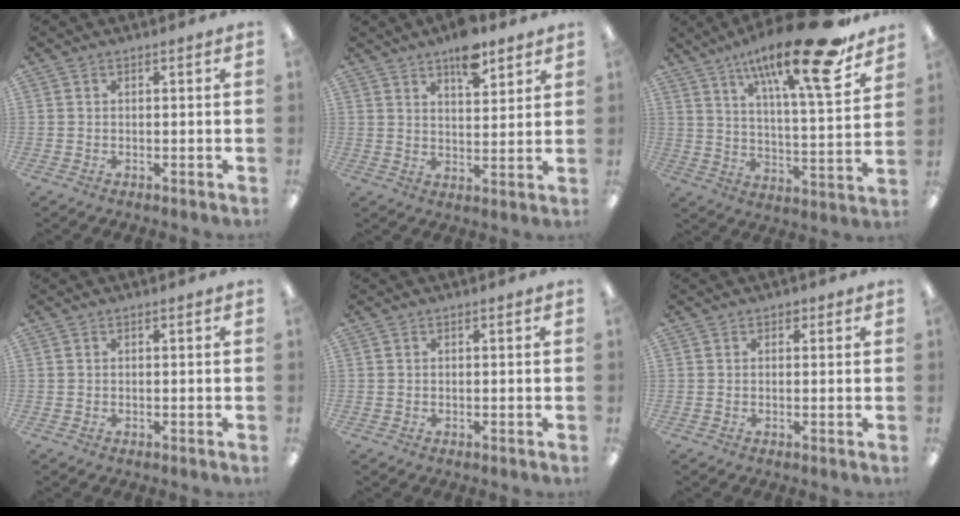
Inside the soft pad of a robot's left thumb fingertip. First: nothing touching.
{"total": 8.7, "force": [6.3, 3.4, 4.8], "torque": [-0.062, -0.038, 0.106]}
{"total": 22.9, "force": [15.5, 4.5, 16.2], "torque": [-0.255, -0.100, 0.241]}
{"total": 0.0}
{"total": 0.0}
{"total": 1.2, "force": [0.7, 0.9, 0.5], "torque": [0.006, -0.005, 0.009]}